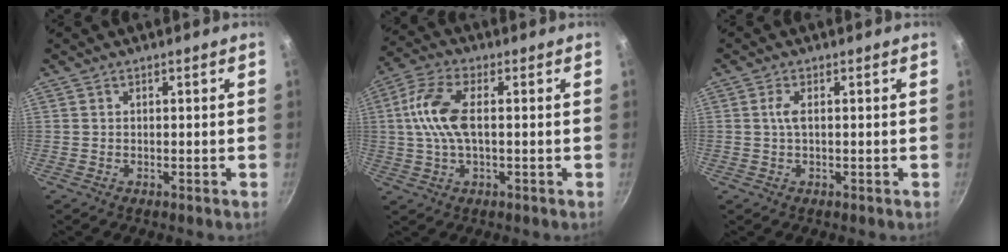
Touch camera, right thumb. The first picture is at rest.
{"total": 10.0, "force": [0.6, 4.6, 8.8], "torque": [-0.190, 0.018, 0.001]}
{"total": 2.0, "force": [0.1, 0.7, 1.9], "torque": [-0.045, 0.004, 0.002]}